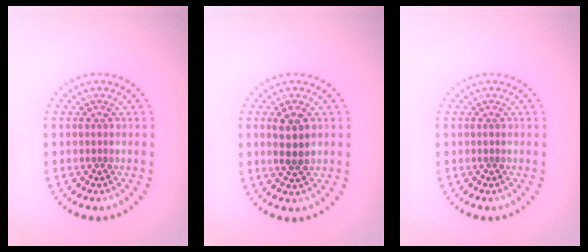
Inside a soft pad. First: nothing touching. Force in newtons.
{"total": 2.4, "press": 2.3, "slide": 0.7}
{"total": 0.0}